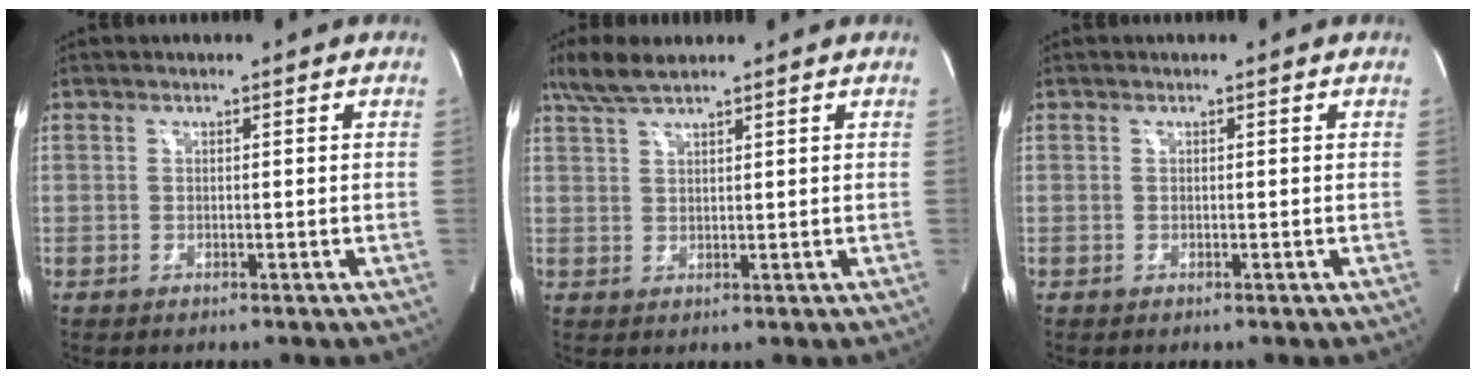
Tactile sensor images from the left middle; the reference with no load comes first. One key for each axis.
{"total": 4.8, "fx": 3.9, "fy": 0.7, "fz": 2.7, "tx": -0.065, "ty": 0.017, "tz": 0.080}
{"total": 0.0}